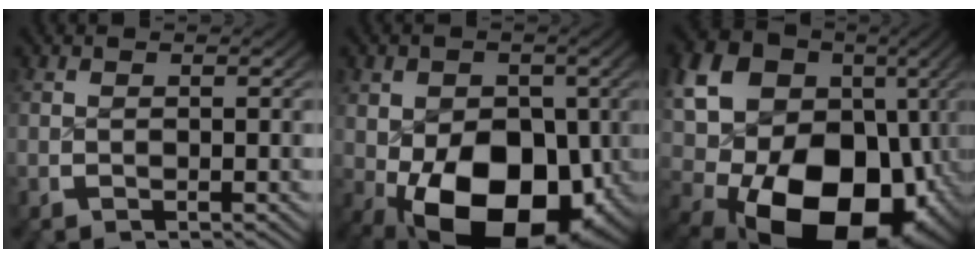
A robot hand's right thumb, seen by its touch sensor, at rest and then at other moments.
{"total": 16.1, "force": [-3.5, 10.6, 11.6], "torque": [-0.200, -0.081, -0.016]}
{"total": 27.7, "force": [-1.9, 21.0, 17.9], "torque": [-0.340, -0.076, -0.010]}